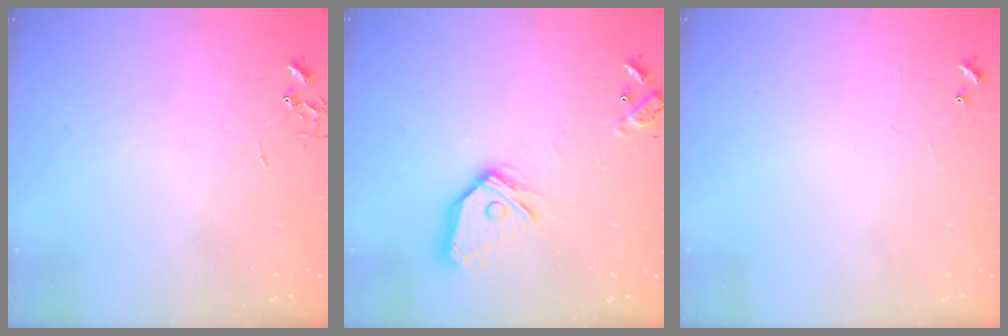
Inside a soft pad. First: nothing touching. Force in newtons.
{"total": 15.0, "press": 14.9, "slide": 2.2}
{"total": 3.7, "press": 3.6, "slide": 0.4}